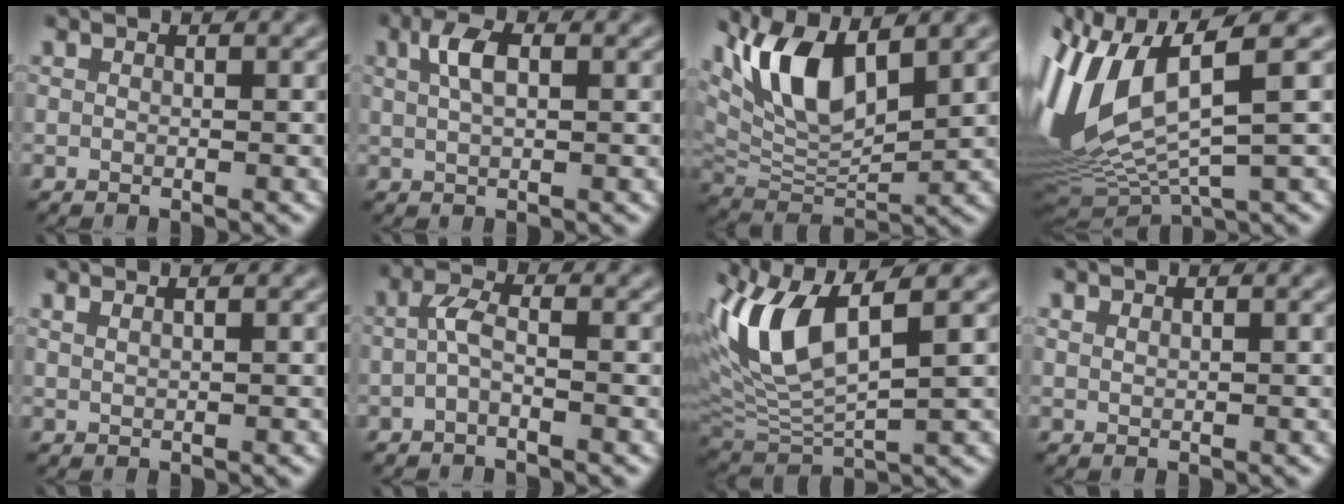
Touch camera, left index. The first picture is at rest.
{"total": 2.6, "force": [0.7, 1.2, 2.2], "torque": [-0.047, 0.010, 0.016]}
{"total": 8.5, "force": [4.2, 3.5, 6.5], "torque": [-0.134, 0.003, 0.081]}
{"total": 11.8, "force": [1.3, 4.3, 10.9], "torque": [-0.257, -0.002, 0.052]}
{"total": 1.6, "force": [1.1, 0.7, 0.9], "torque": [0.007, 0.005, 0.001]}
{"total": 1.8, "force": [-0.8, 0.6, 1.5], "torque": [-0.035, 0.008, -0.015]}
{"total": 8.5, "force": [2.8, 3.5, 7.2], "torque": [-0.157, 0.005, 0.058]}
{"total": 0.6, "force": [0.6, 0.2, 0.2], "torque": [-0.002, 0.001, 0.011]}